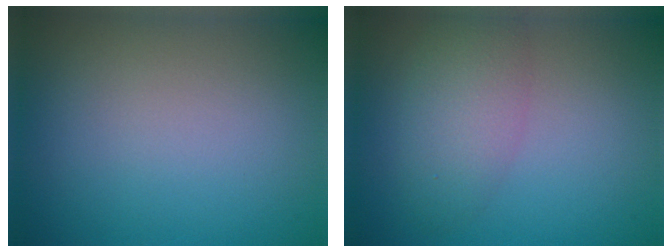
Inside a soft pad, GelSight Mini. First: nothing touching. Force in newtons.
{"total": 3.6, "press": 3.6, "slide": 0.2}